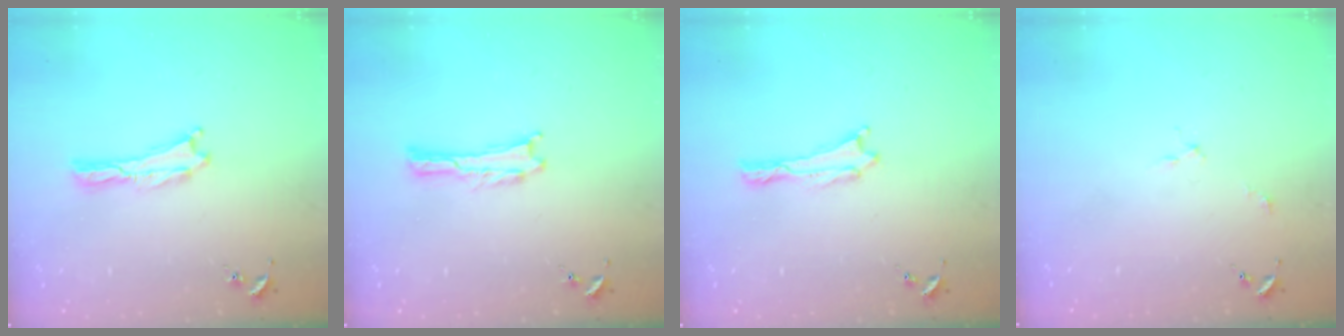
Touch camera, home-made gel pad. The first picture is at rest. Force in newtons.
{"total": 0.0}
{"total": 0.0}
{"total": 2.0, "press": 2.0, "slide": 0.1}